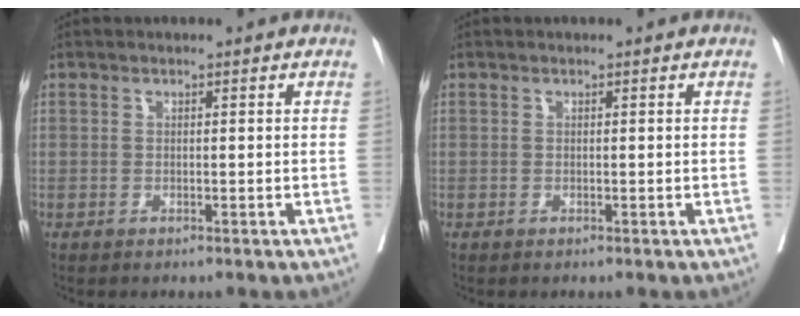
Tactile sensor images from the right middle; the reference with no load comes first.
{"total": 0.0}